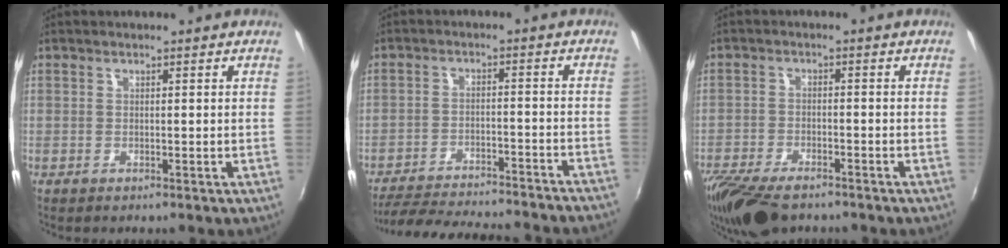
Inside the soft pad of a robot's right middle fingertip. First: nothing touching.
{"total": 23.9, "force": [-21.5, 3.0, 9.9], "torque": [-0.186, -0.025, -0.288]}
{"total": 12.6, "force": [-9.8, 4.4, 6.5], "torque": [-0.157, -0.041, -0.174]}